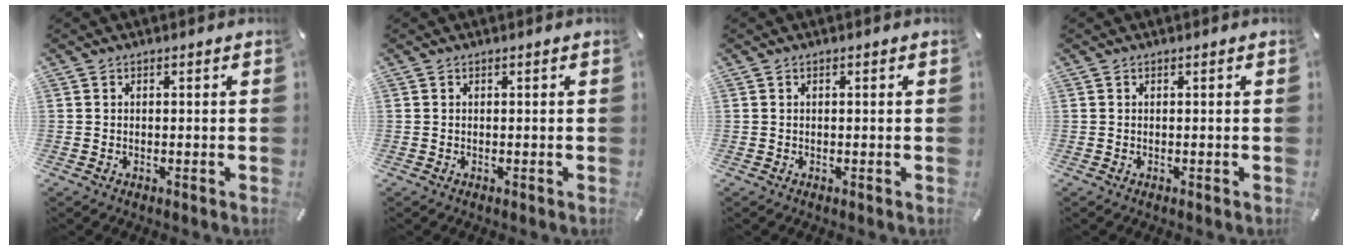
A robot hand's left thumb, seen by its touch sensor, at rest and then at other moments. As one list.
[{"total": 0.0}, {"total": 0.0}, {"total": 0.0}]